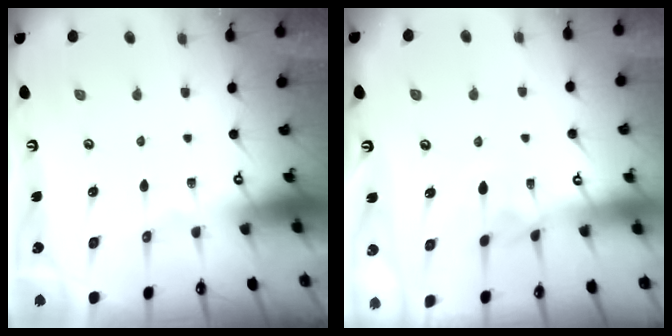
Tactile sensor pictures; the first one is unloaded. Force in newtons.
{"total": 2.8, "press": 2.7, "slide": 0.8}